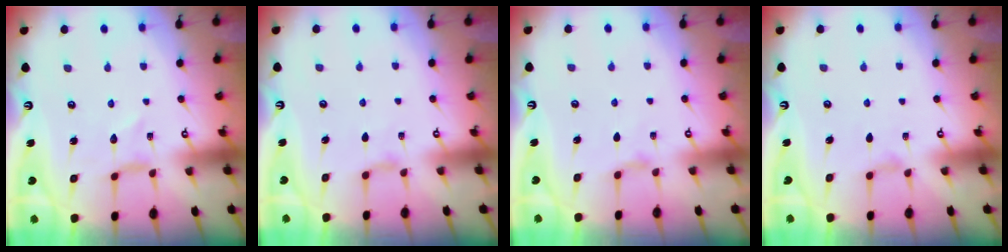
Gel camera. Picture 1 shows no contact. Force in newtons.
{"total": 3.3, "press": 3.2, "slide": 0.5}
{"total": 1.9, "press": 1.9, "slide": 0.4}
{"total": 2.6, "press": 2.6, "slide": 0.4}